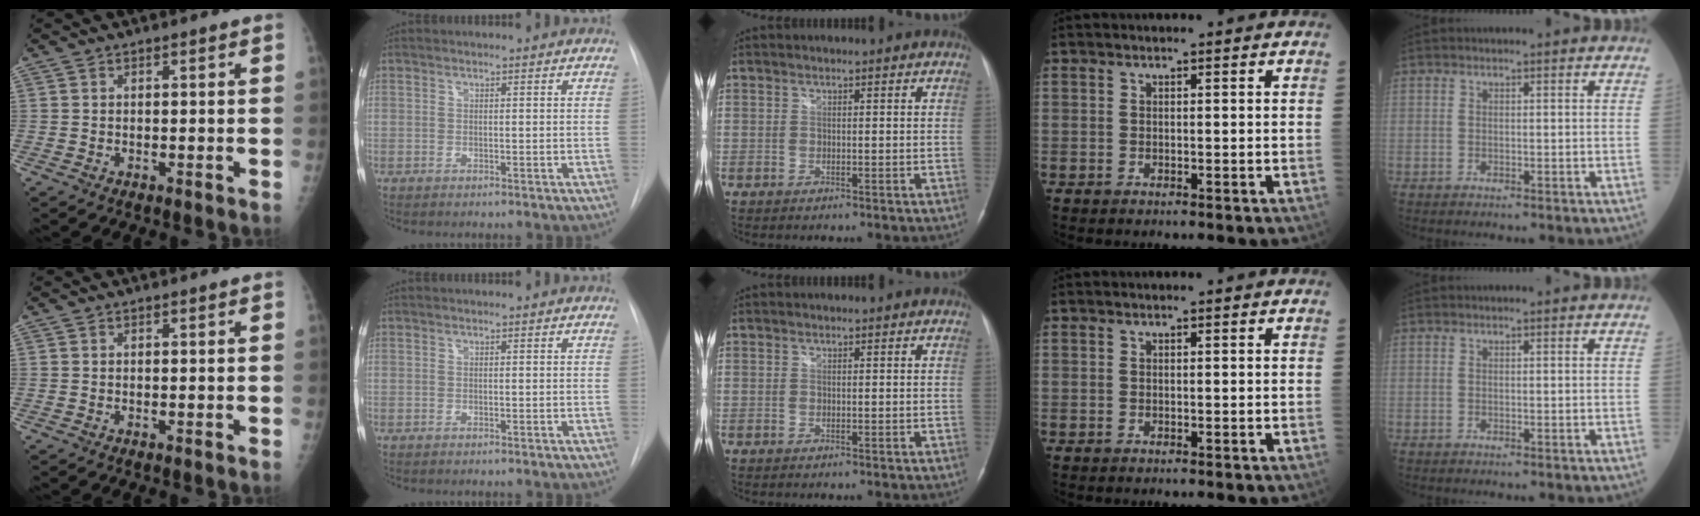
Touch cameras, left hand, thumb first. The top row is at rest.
{}